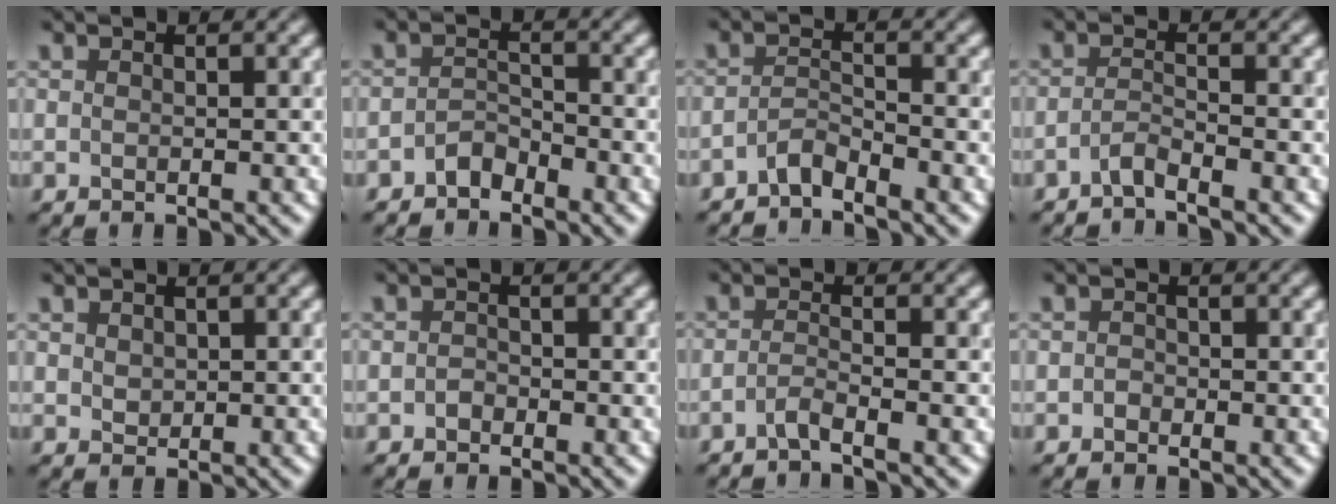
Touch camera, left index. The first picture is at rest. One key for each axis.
{"total": 1.6, "fx": -1.4, "fy": 0.6, "fz": 0.4, "tx": -0.005, "ty": 0.013, "tz": -0.029}
{"total": 1.9, "fx": -1.8, "fy": 0.2, "fz": 0.5, "tx": -0.012, "ty": 0.011, "tz": -0.040}
{"total": 1.5, "fx": -1.4, "fy": 0.0, "fz": 0.7, "tx": -0.014, "ty": 0.004, "tz": -0.034}
{"total": 1.1, "fx": 0.4, "fy": 0.9, "fz": 0.3, "tx": -0.003, "ty": 0.002, "tz": 0.011}
{"total": 0.6, "fx": -0.4, "fy": 0.4, "fz": 0.1, "tx": -0.002, "ty": 0.004, "tz": -0.008}
{"total": 1.4, "fx": -1.1, "fy": 0.1, "fz": 0.9, "tx": -0.015, "ty": 0.005, "tz": -0.029}
{"total": 0.5, "fx": -0.3, "fy": 0.4, "fz": 0.0, "tx": 0.001, "ty": 0.004, "tz": -0.006}